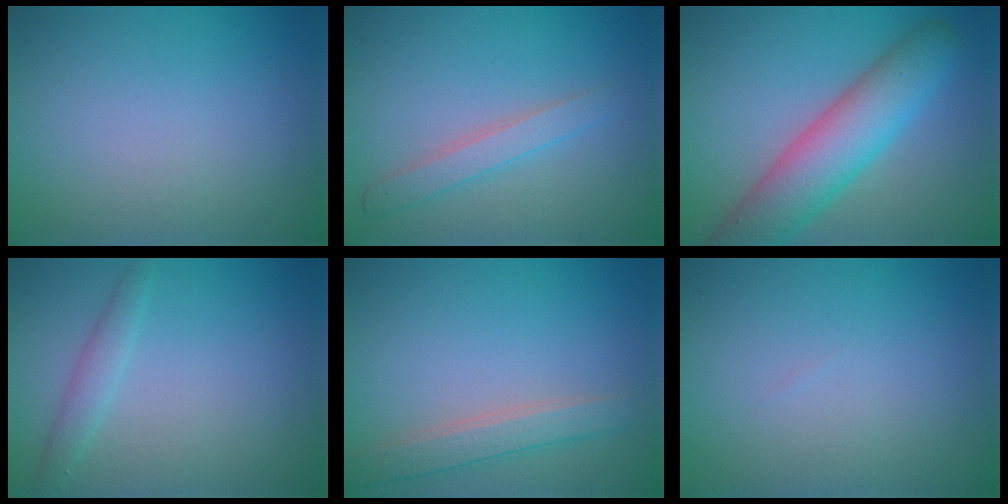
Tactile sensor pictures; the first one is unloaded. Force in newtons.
{"total": 2.1, "press": 2.1, "slide": 0.0}
{"total": 7.3, "press": 7.3, "slide": 0.4}
{"total": 1.5, "press": 1.5, "slide": 0.0}
{"total": 2.6, "press": 2.6, "slide": 0.1}
{"total": 0.0}